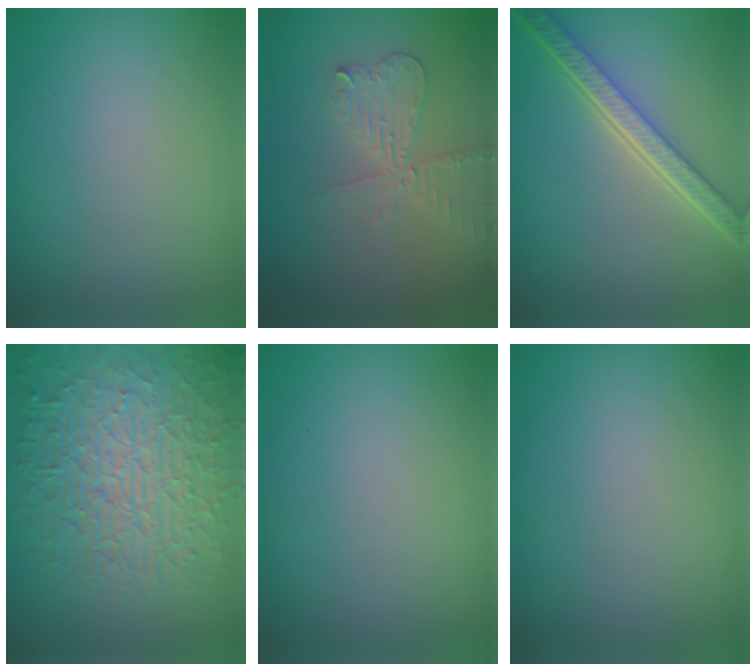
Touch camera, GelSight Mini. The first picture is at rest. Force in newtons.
{"total": 3.5, "press": 3.0, "slide": 1.9}
{"total": 5.4, "press": 4.2, "slide": 3.4}
{"total": 10.1, "press": 6.6, "slide": 7.6}
{"total": 0.0}
{"total": 0.0}